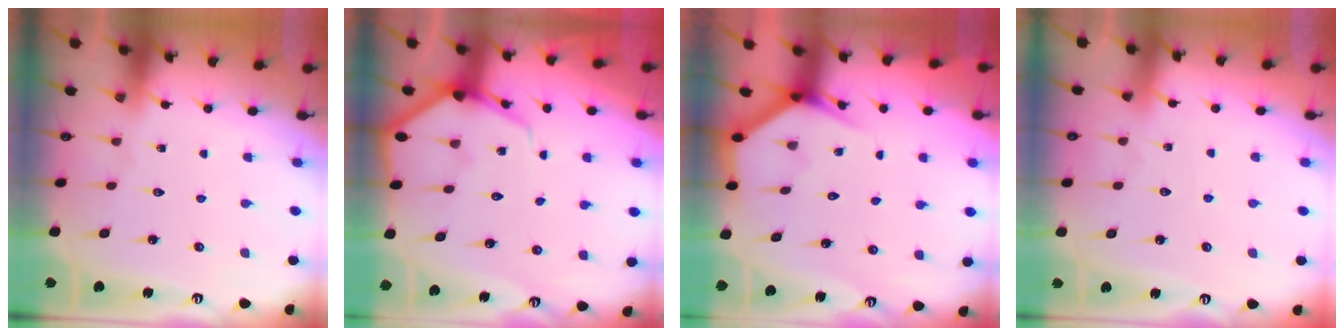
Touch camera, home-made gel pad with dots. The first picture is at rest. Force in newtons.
{"total": 7.0, "press": 6.9, "slide": 0.7}
{"total": 3.4, "press": 3.4, "slide": 0.3}
{"total": 2.9, "press": 2.9, "slide": 0.3}